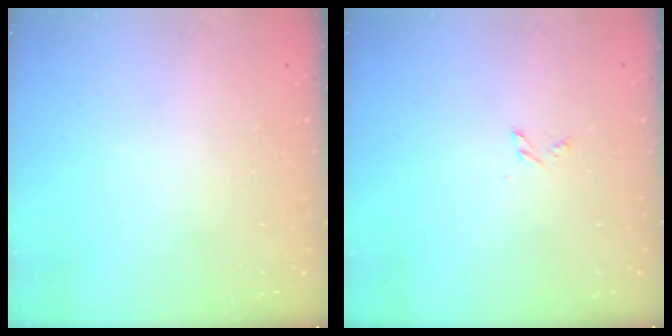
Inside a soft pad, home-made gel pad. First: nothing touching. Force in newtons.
{"total": 2.4, "press": 2.3, "slide": 0.3}